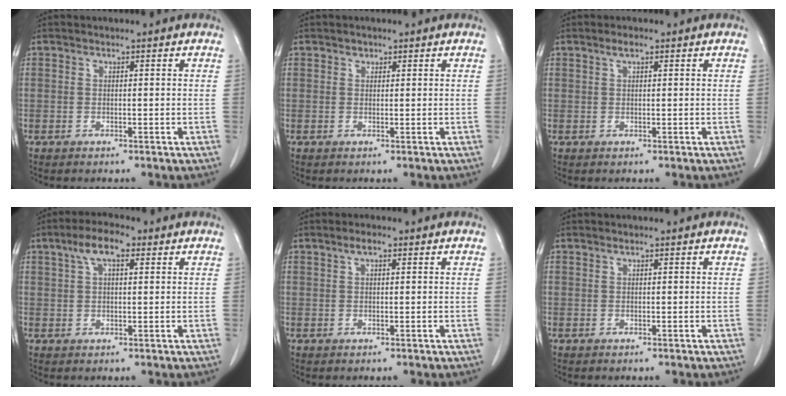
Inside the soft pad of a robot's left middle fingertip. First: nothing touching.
{"total": 0.7, "force": [0.5, 0.5, 0.1], "torque": [0.001, -0.004, 0.006]}
{"total": 1.4, "force": [0.9, 0.3, 1.0], "torque": [-0.022, 0.004, 0.016]}
{"total": 5.4, "force": [2.7, 1.9, 4.3], "torque": [-0.087, 0.018, 0.047]}
{"total": 1.7, "force": [1.0, 0.5, 1.3], "torque": [-0.027, 0.007, 0.017]}
{"total": 0.0}